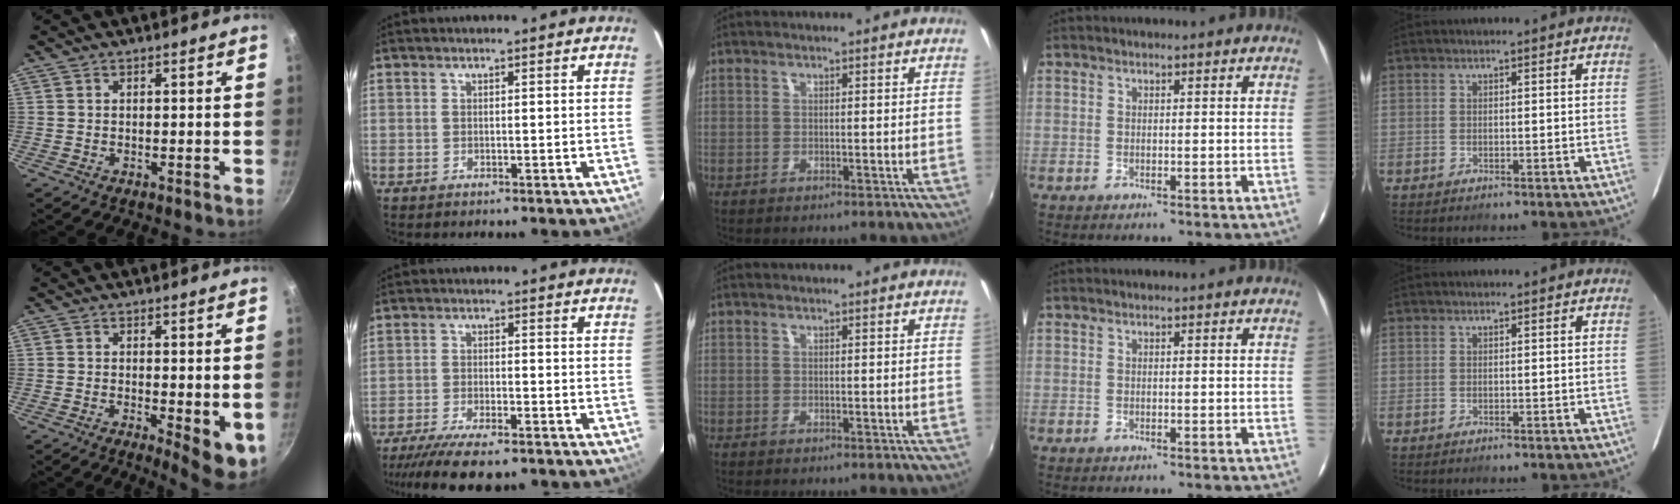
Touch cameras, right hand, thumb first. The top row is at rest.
{"thumb": {"total": 6.5, "force": [-0.9, 2.1, 6.0], "torque": [-0.069, -0.007, -0.007]}, "index": {"total": 11.5, "force": [-9.5, 2.4, 6.0], "torque": [-0.140, -0.034, -0.159]}}